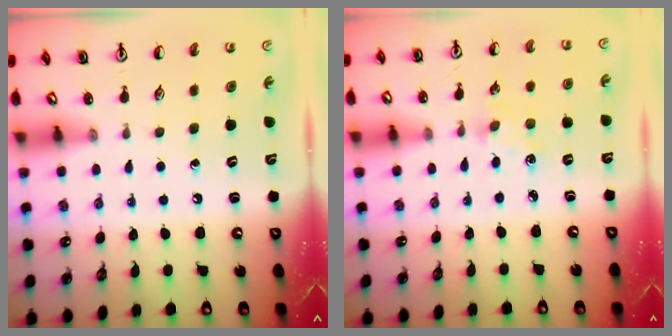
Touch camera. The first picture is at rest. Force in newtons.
{"total": 2.1, "press": 2.1, "slide": 0.3}